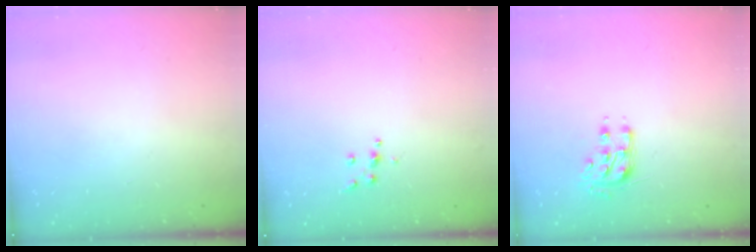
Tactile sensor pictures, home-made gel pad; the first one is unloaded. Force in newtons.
{"total": 4.8, "press": 4.8, "slide": 0.6}
{"total": 8.1, "press": 8.0, "slide": 1.0}